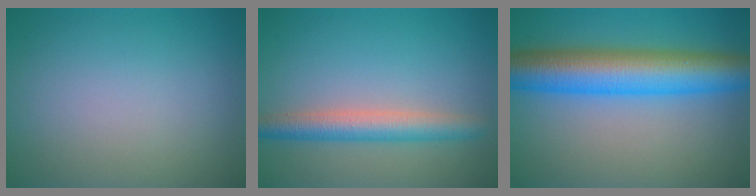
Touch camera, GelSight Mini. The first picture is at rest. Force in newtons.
{"total": 3.8, "press": 3.8, "slide": 0.1}
{"total": 9.6, "press": 9.6, "slide": 0.1}